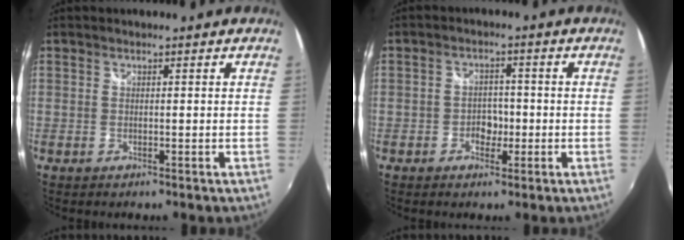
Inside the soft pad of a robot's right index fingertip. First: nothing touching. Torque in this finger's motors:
{"motor_torque": [-0.34, 0.04, -0.07, 0.00]}